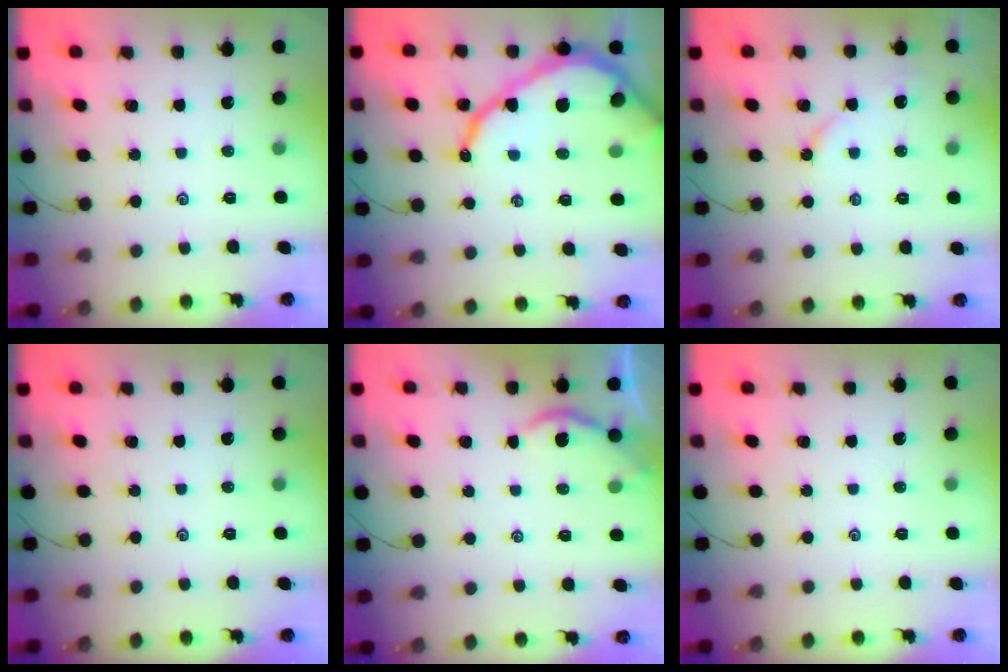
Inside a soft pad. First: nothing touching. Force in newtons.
{"total": 13.2, "press": 13.2, "slide": 1.2}
{"total": 4.1, "press": 4.0, "slide": 0.5}
{"total": 0.0}
{"total": 1.9, "press": 1.8, "slide": 0.4}
{"total": 0.0}